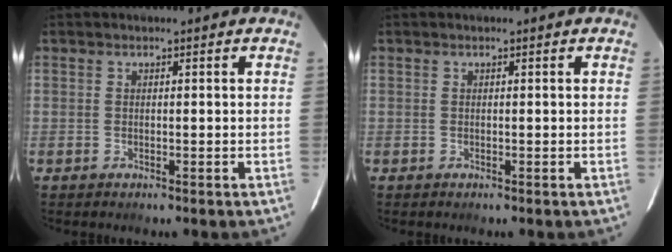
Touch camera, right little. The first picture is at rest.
{"total": 0.0}